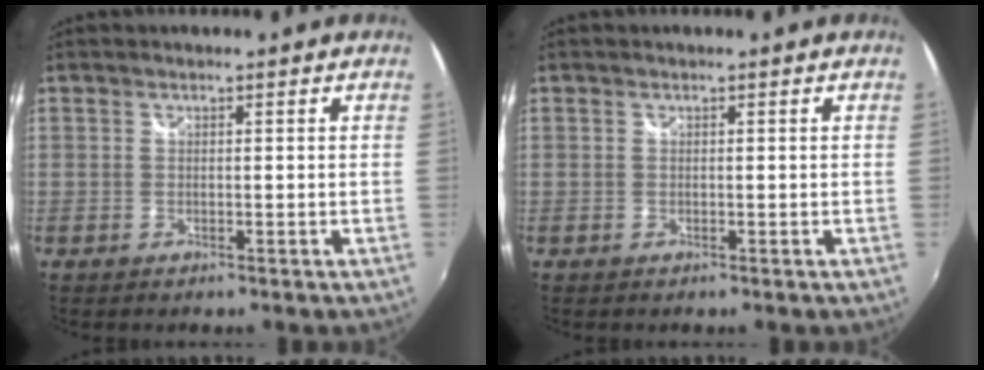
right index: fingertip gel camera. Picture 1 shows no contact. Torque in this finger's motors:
{"motor_torque": [0.00, 0.00, 0.00, 0.00]}